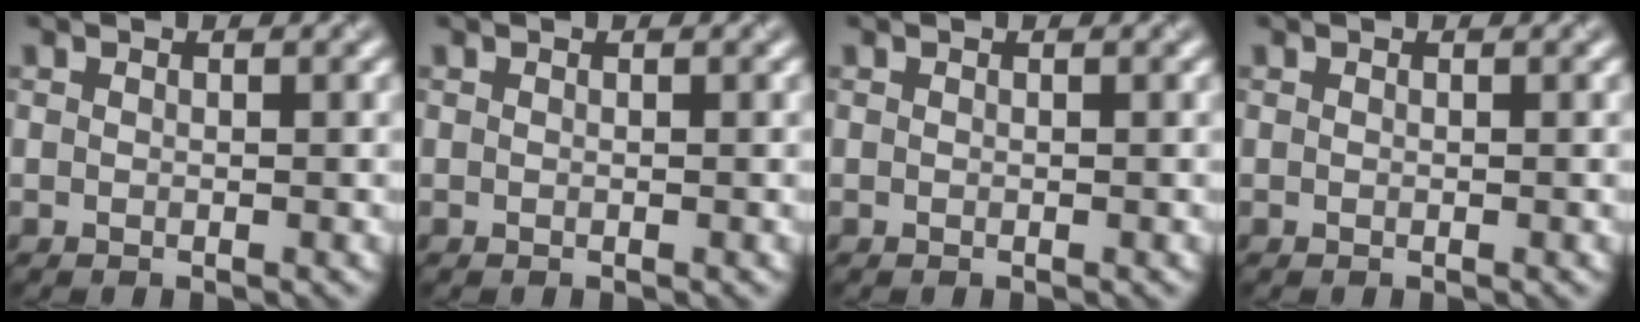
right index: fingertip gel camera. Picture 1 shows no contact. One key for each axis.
{"total": 0.0}
{"total": 0.0}
{"total": 0.0}